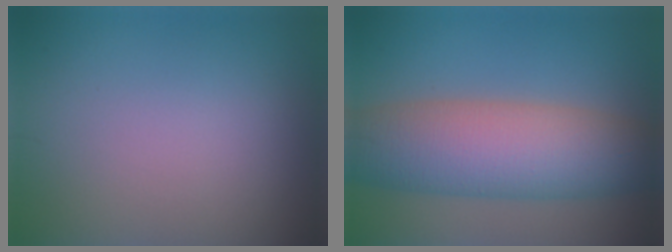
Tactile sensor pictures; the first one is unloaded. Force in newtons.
{"total": 9.8, "press": 9.8, "slide": 0.1}